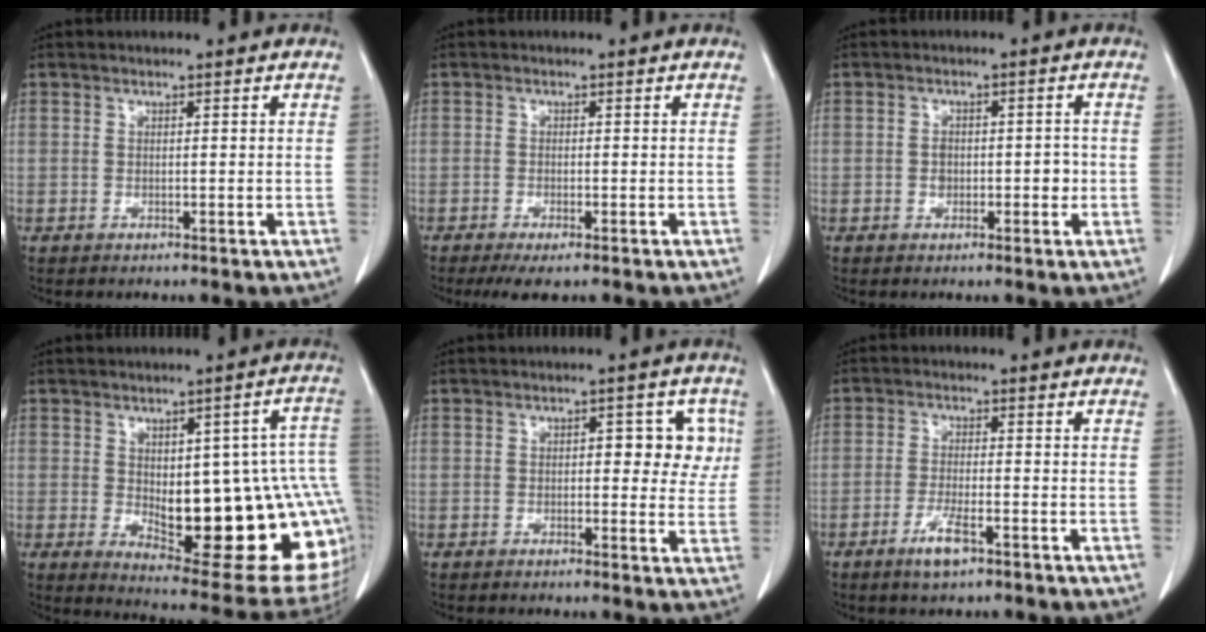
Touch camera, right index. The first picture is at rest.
{"total": 3.3, "force": [-2.2, 0.7, 2.4], "torque": [-0.038, -0.008, -0.034]}
{"total": 3.0, "force": [-0.5, 1.9, 2.3], "torque": [-0.029, 0.007, -0.006]}
{"total": 23.1, "force": [-2.1, 6.6, 22.0], "torque": [-0.214, 0.009, -0.002]}
{"total": 6.0, "force": [1.2, 3.0, 5.0], "torque": [-0.043, 0.015, 0.012]}
{"total": 4.3, "force": [-2.5, 0.7, 3.4], "torque": [-0.068, -0.004, -0.047]}